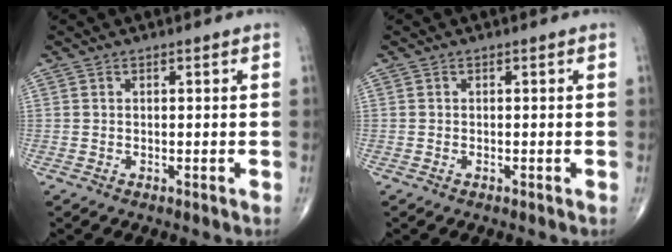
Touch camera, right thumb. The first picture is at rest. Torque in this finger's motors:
{"motor_torque": [0.18, 0.10, -0.05, -0.22, -0.03]}